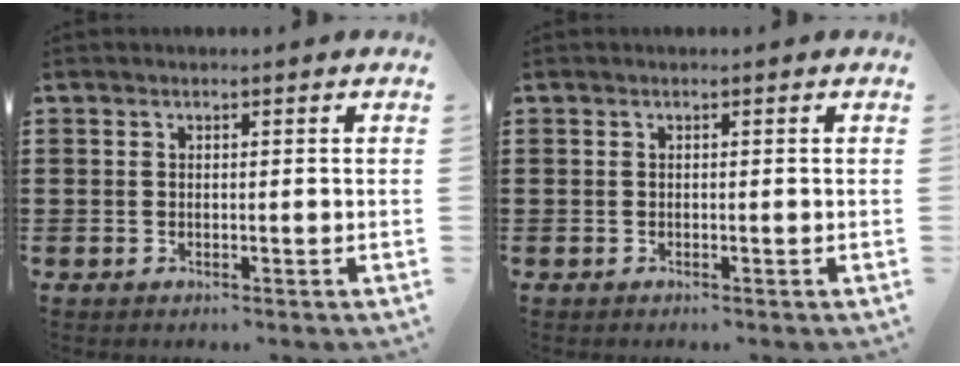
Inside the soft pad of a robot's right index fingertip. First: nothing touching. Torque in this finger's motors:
{"motor_torque": [0.35, 0.33, -0.01, 0.00]}